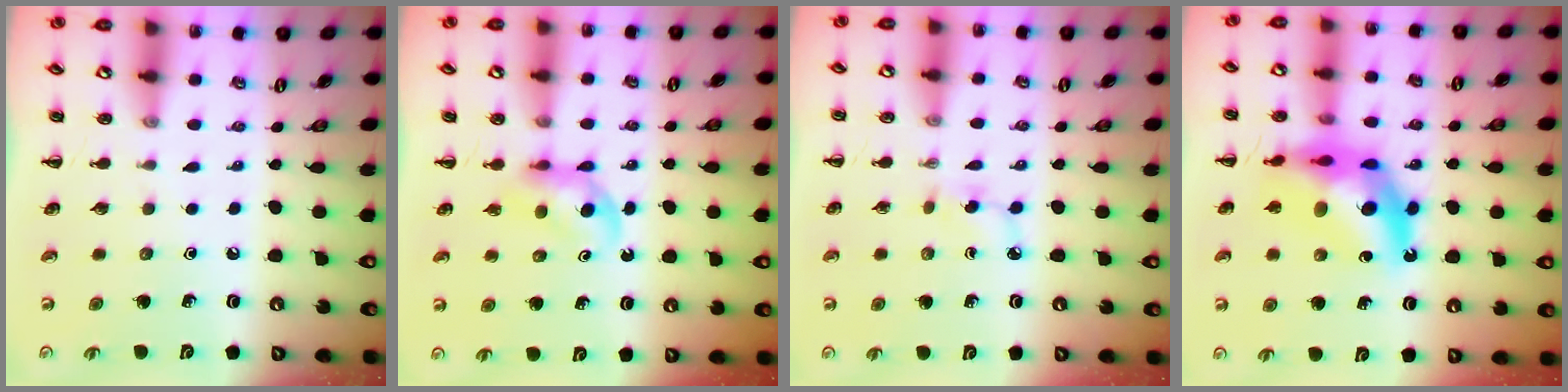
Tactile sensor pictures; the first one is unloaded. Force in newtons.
{"total": 4.0, "press": 3.8, "slide": 1.1}
{"total": 4.1, "press": 3.9, "slide": 1.2}
{"total": 15.6, "press": 15.0, "slide": 4.5}